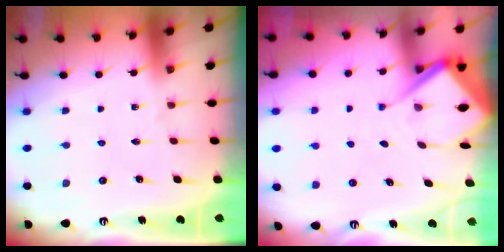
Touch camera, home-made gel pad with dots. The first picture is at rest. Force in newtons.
{"total": 7.2, "press": 7.2, "slide": 0.6}